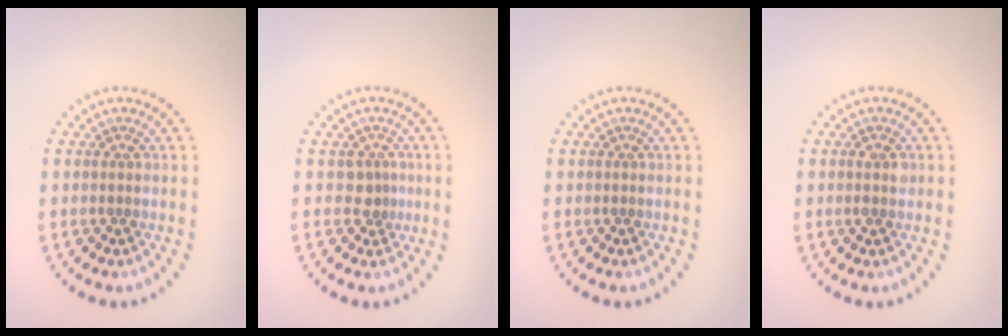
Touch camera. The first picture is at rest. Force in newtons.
{"total": 1.7, "press": 1.3, "slide": 1.1}
{"total": 0.0}
{"total": 1.2, "press": 1.2, "slide": 0.3}